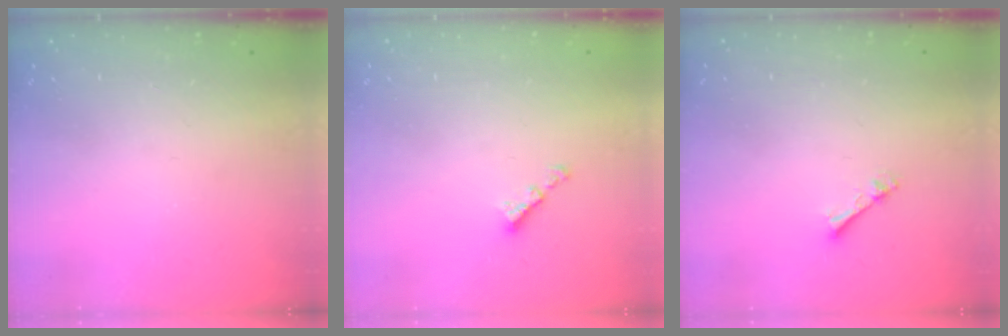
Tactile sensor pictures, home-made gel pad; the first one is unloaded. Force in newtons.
{"total": 2.5, "press": 2.5, "slide": 0.4}
{"total": 2.1, "press": 2.1, "slide": 0.3}